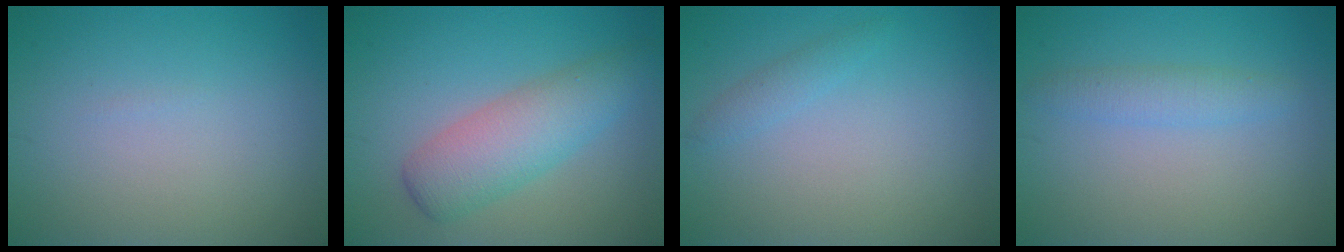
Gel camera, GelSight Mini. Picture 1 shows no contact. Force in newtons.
{"total": 5.0, "press": 5.0, "slide": 0.2}
{"total": 1.1, "press": 1.1, "slide": 0.1}
{"total": 1.9, "press": 1.9, "slide": 0.1}